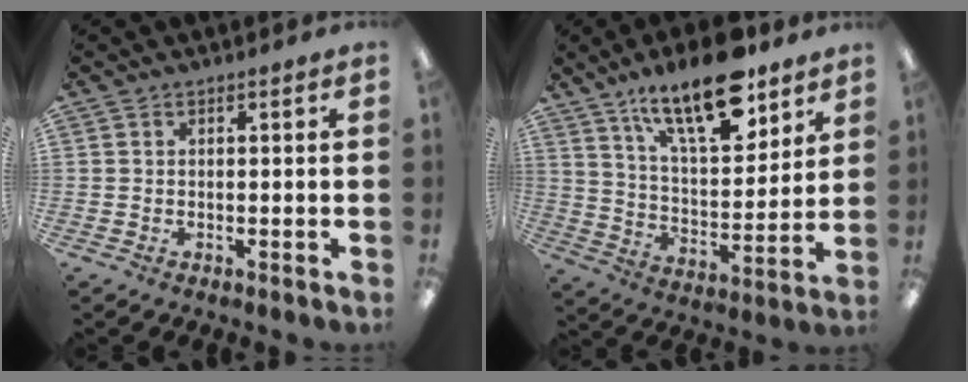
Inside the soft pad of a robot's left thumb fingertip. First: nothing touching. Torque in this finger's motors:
{"motor_torque": [0.43, 0.39, 1.44, -1.33, 0.20]}